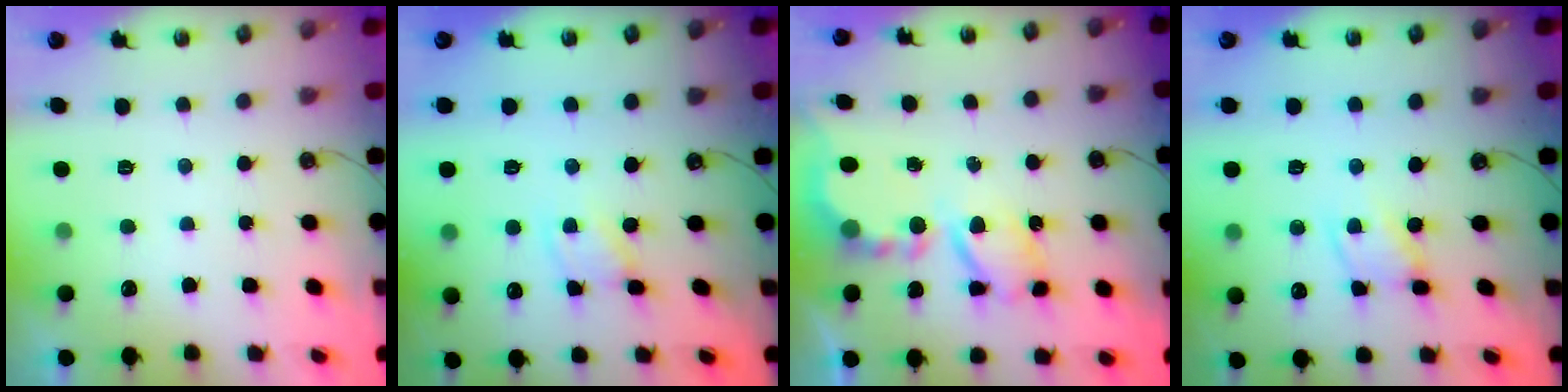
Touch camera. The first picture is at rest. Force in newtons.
{"total": 1.4, "press": 1.4, "slide": 0.1}
{"total": 7.9, "press": 7.8, "slide": 0.6}
{"total": 2.8, "press": 2.8, "slide": 0.2}